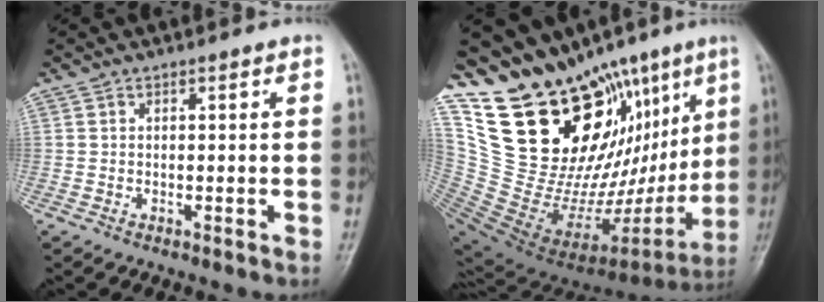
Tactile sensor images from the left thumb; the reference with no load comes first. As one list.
[{"total": 30.3, "force": [16.0, 14.7, 21.1], "torque": [-0.285, -0.053, 0.293]}]